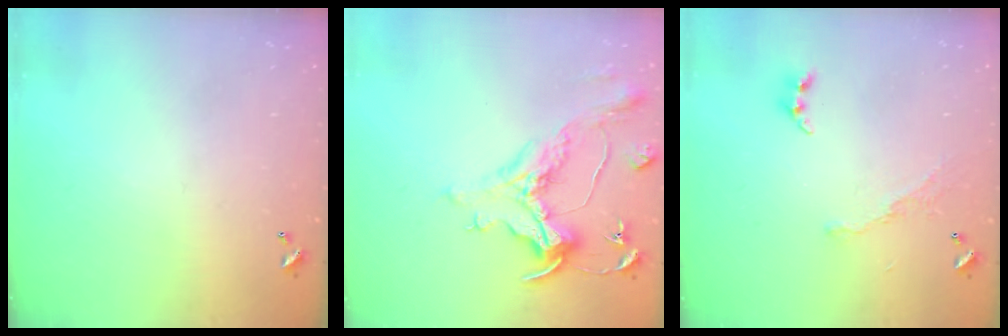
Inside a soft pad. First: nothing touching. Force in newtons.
{"total": 1.5, "press": 0.8, "slide": 1.2}
{"total": 7.1, "press": 7.1, "slide": 0.6}